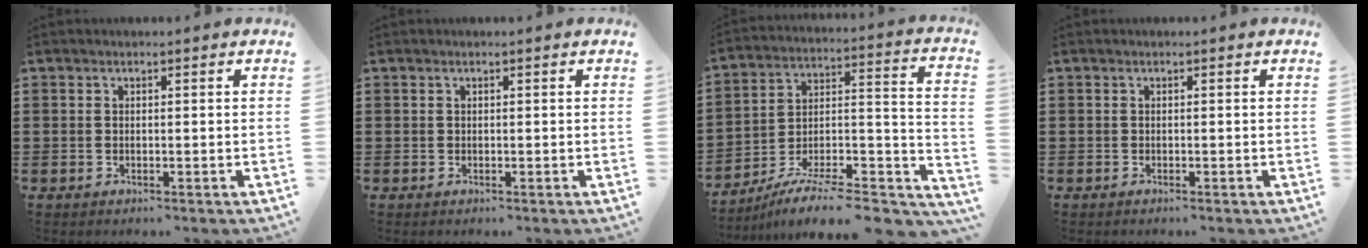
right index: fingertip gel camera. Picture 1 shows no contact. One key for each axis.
{"total": 0.0}
{"total": 8.7, "fx": -7.1, "fy": 1.7, "fz": 4.8, "tx": -0.067, "ty": 0.011, "tz": -0.136}
{"total": 0.0}